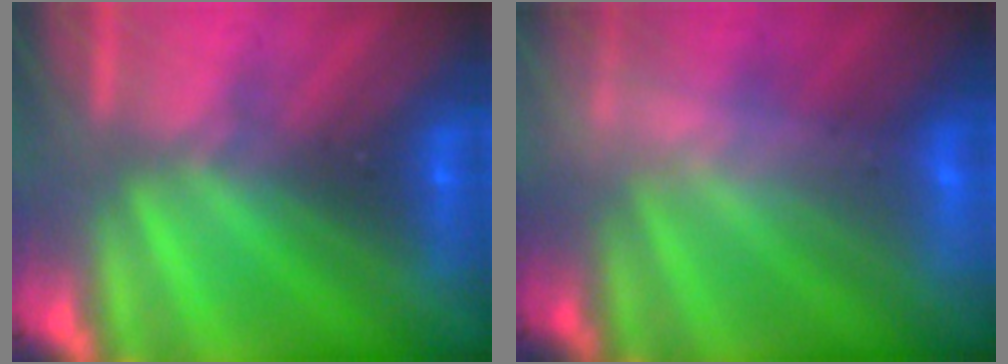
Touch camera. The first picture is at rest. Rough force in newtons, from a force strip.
{"total": 2.4}